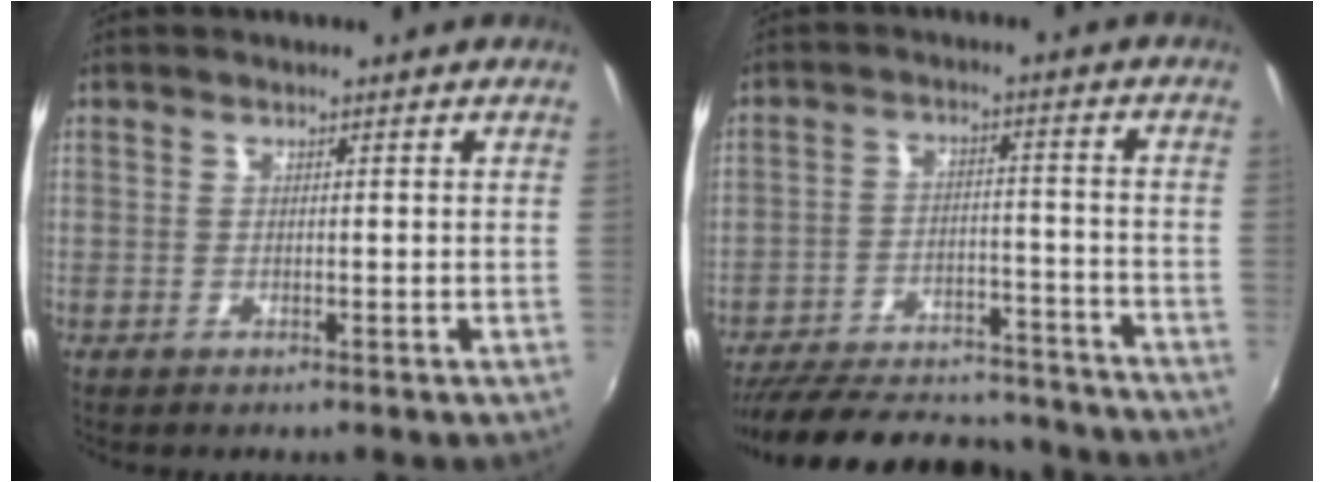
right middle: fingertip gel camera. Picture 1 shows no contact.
{"total": 25.2, "force": [-22.0, 7.6, 9.8], "torque": [-0.194, 0.001, -0.291]}